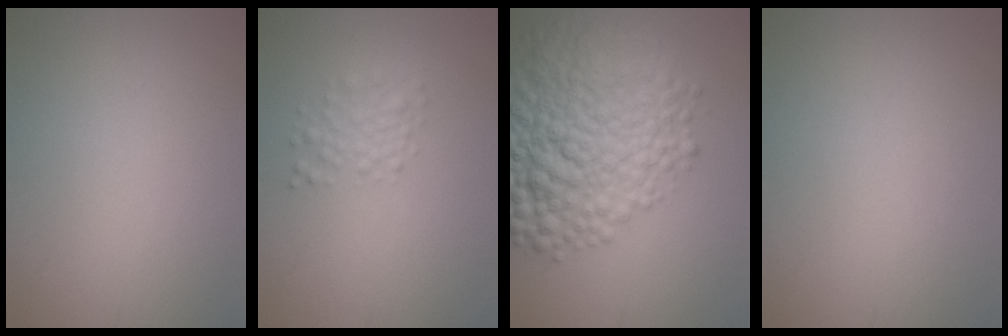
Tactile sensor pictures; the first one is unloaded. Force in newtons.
{"total": 1.9, "press": 1.9, "slide": 0.0}
{"total": 10.7, "press": 10.7, "slide": 0.3}
{"total": 0.0}